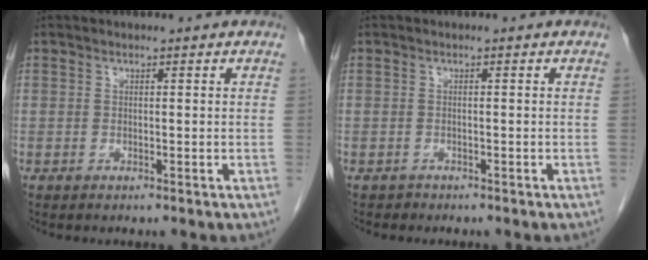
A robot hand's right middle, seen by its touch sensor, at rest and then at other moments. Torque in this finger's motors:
{"motor_torque": [-0.55, -0.12, -0.12, -0.02]}